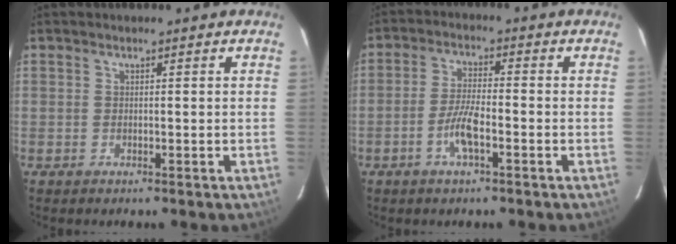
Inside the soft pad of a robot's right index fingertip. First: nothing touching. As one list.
[{"total": 5.4, "force": [-2.3, 1.0, 4.8], "torque": [-0.097, 0.002, -0.045]}]